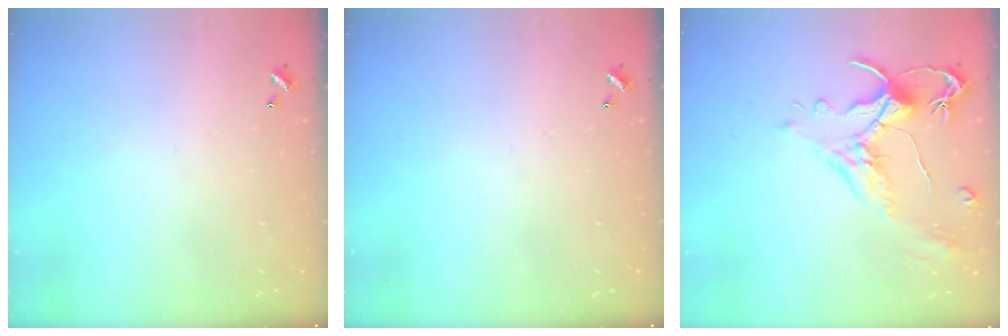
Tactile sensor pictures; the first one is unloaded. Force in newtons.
{"total": 0.0}
{"total": 1.6, "press": 1.1, "slide": 1.2}